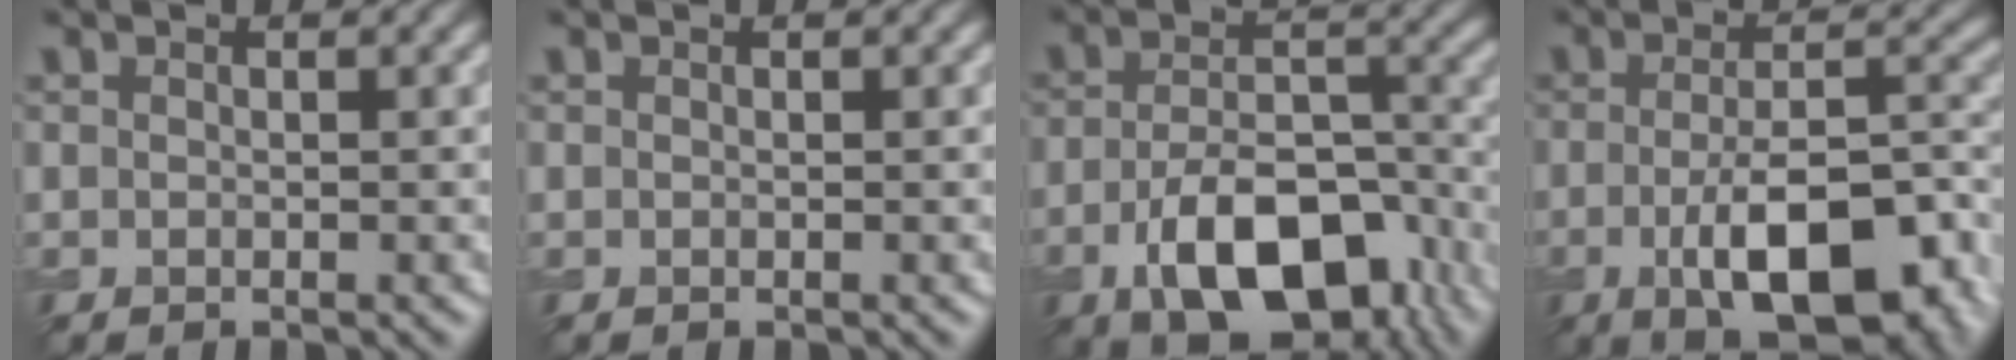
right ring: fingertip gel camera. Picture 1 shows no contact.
{"total": 0.0}
{"total": 11.1, "force": [-5.1, 5.7, 8.1], "torque": [-0.148, -0.015, -0.075]}
{"total": 11.4, "force": [-4.1, 4.4, 9.7], "torque": [-0.163, -0.012, -0.062]}